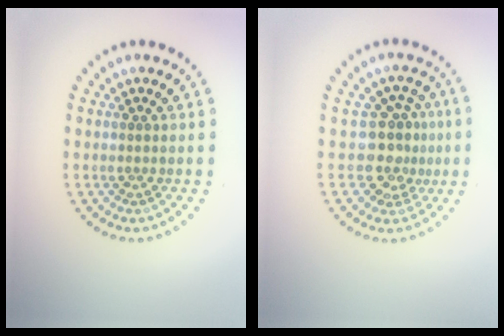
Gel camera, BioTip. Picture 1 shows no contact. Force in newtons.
{"total": 3.3, "press": 2.6, "slide": 2.0}